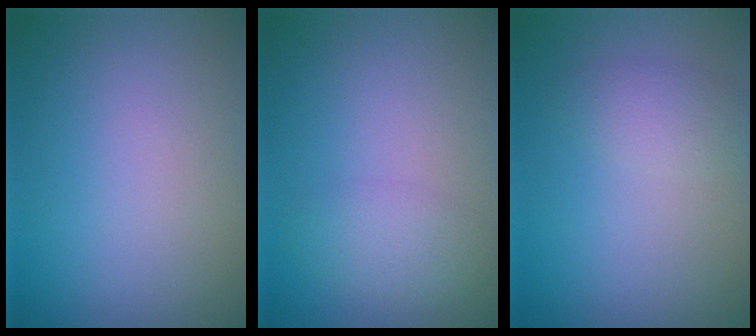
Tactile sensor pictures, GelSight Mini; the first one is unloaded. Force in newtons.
{"total": 2.2, "press": 2.2, "slide": 0.1}
{"total": 1.9, "press": 1.9, "slide": 0.1}